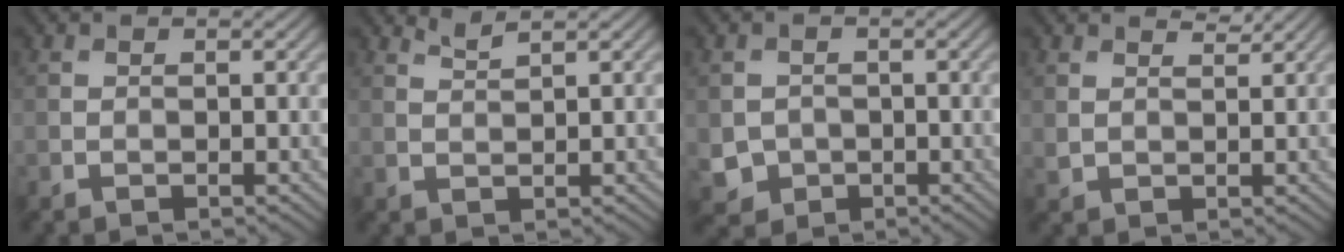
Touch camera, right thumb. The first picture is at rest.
{"total": 1.5, "force": [1.3, 0.0, 0.6], "torque": [-0.019, 0.004, 0.030]}
{"total": 3.1, "force": [-0.8, 2.8, 1.0], "torque": [-0.025, -0.012, -0.015]}
{"total": 2.1, "force": [1.8, 0.8, 0.7], "torque": [-0.022, 0.000, 0.041]}